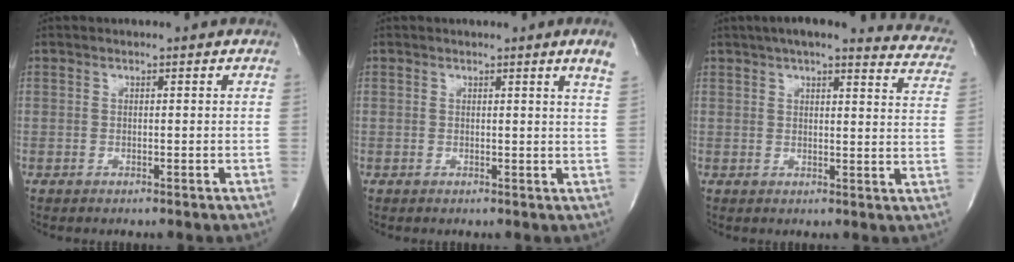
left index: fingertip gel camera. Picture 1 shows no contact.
{"total": 3.2, "force": [2.3, -1.0, 1.9], "torque": [-0.030, -0.018, 0.018]}
{"total": 18.7, "force": [16.5, 3.5, 8.1], "torque": [-0.094, -0.022, 0.175]}